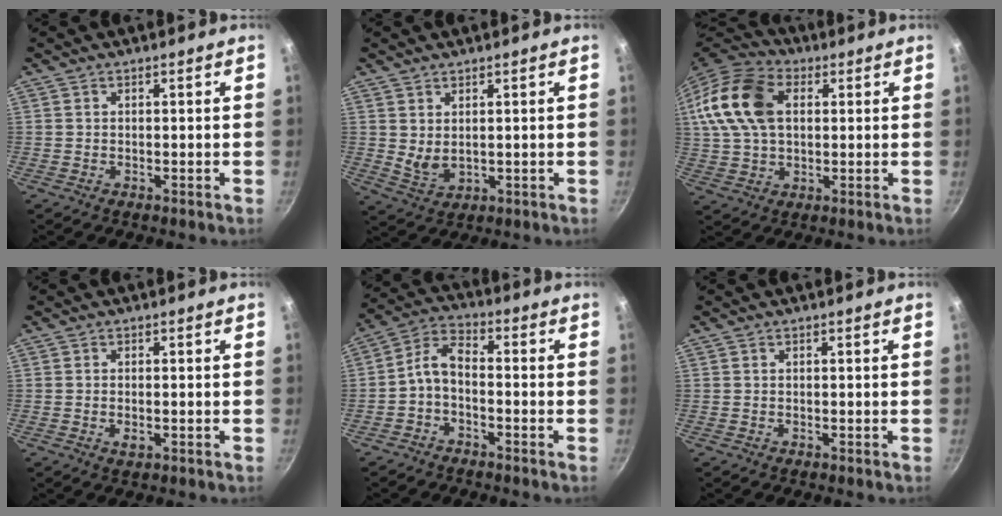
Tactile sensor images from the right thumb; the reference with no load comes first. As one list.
[{"total": 3.6, "force": [1.4, 2.0, 2.7], "torque": [-0.046, -0.021, 0.033]}, {"total": 17.5, "force": [4.0, 11.7, 12.4], "torque": [-0.234, 0.019, 0.062]}, {"total": 1.8, "force": [-0.4, 0.8, 1.5], "torque": [-0.031, -0.002, -0.008]}, {"total": 6.0, "force": [-2.4, 3.1, 4.5], "torque": [-0.096, 0.044, -0.054]}, {"total": 0.0}]